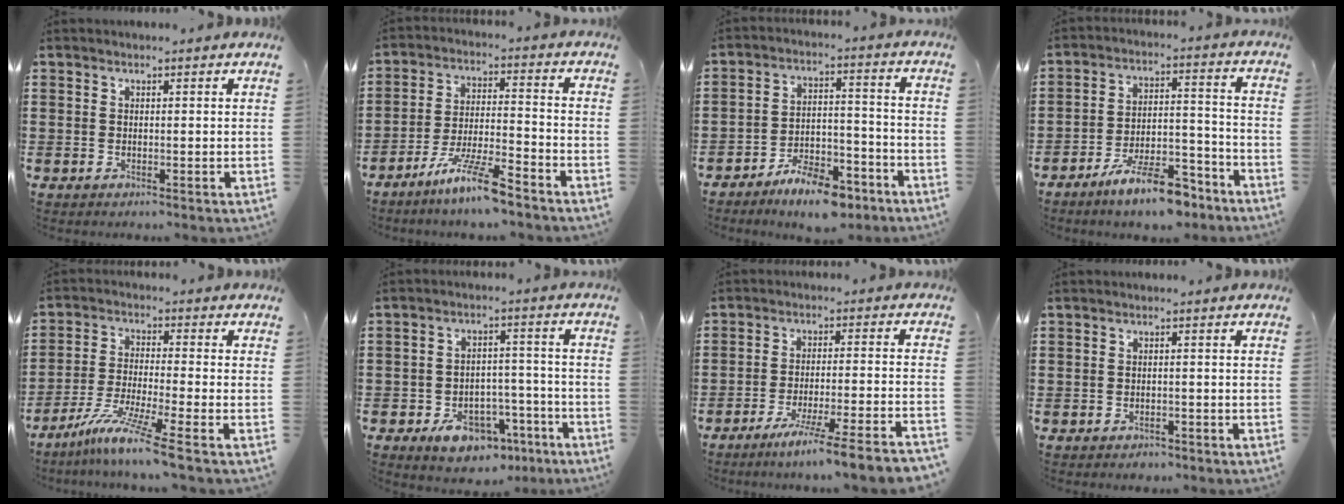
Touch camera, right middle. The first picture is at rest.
{"total": 8.8, "force": [-6.7, 0.5, 5.6], "torque": [-0.113, -0.005, -0.127]}
{"total": 8.1, "force": [-7.0, 2.1, 3.4], "torque": [-0.056, 0.018, -0.128]}
{"total": 10.0, "force": [-7.9, 2.1, 5.7], "torque": [-0.099, 0.022, -0.145]}
{"total": 8.0, "force": [-6.0, -0.7, 5.2], "torque": [-0.112, -0.021, -0.118]}
{"total": 7.3, "force": [-5.0, 4.1, 3.5], "torque": [-0.061, 0.026, -0.087]}
{"total": 6.9, "force": [-5.8, -1.5, 3.5], "torque": [-0.058, -0.022, -0.111]}
{"total": 1.0, "force": [-0.9, 0.5, 0.0], "torque": [-0.003, 0.001, -0.020]}